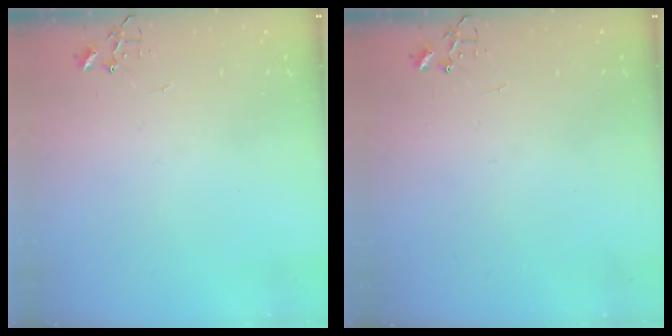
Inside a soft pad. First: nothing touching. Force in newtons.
{"total": 0.0}